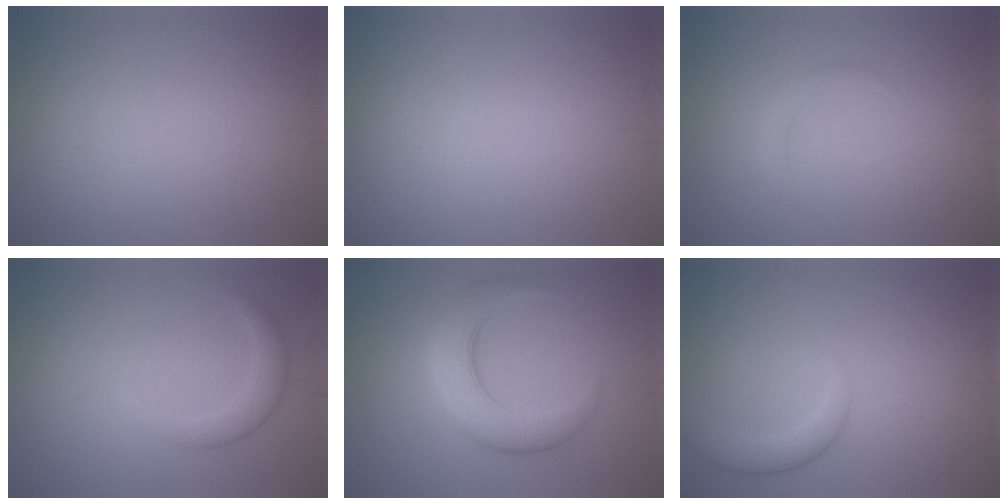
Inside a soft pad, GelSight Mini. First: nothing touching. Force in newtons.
{"total": 0.0}
{"total": 1.1, "press": 1.1, "slide": 0.1}
{"total": 2.2, "press": 2.2, "slide": 0.1}
{"total": 6.1, "press": 6.1, "slide": 0.1}
{"total": 2.4, "press": 2.4, "slide": 0.2}